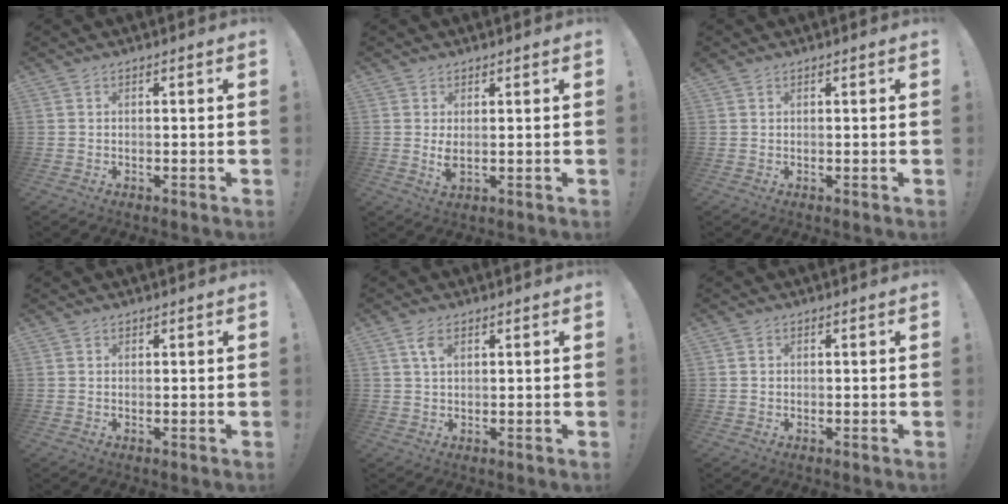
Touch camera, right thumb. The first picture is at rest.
{"total": 3.3, "force": [1.0, 1.3, 2.9], "torque": [-0.040, -0.012, 0.018]}
{"total": 0.5, "force": [0.4, 0.3, 0.1], "torque": [0.003, -0.003, 0.008]}
{"total": 0.5, "force": [0.4, 0.2, -0.3], "torque": [0.012, -0.002, 0.007]}
{"total": 3.8, "force": [1.9, 1.8, 2.8], "torque": [-0.047, -0.004, 0.032]}
{"total": 1.1, "force": [0.0, 1.1, 0.1], "torque": [0.000, 0.003, -0.001]}